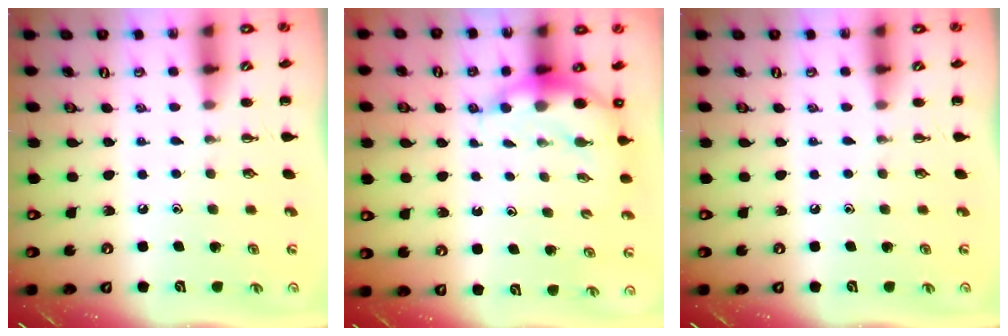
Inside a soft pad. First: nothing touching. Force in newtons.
{"total": 5.9, "press": 5.7, "slide": 1.6}
{"total": 0.0}